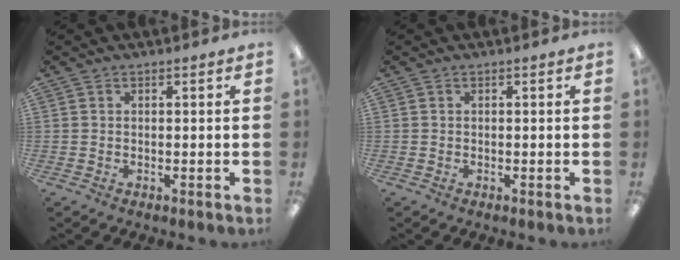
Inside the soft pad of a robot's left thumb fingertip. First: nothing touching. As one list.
[{"total": 0.0}]